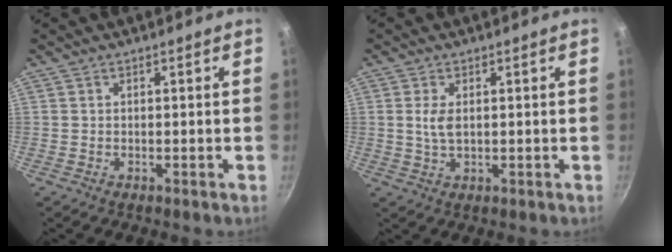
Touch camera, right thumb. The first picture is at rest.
{"total": 3.6, "force": [0.7, 1.9, 3.0], "torque": [-0.057, -0.003, 0.014]}